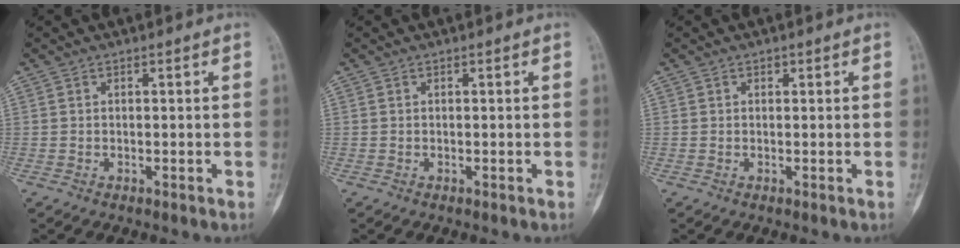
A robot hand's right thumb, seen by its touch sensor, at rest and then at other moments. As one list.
[{"total": 0.0}, {"total": 0.5, "force": [0.3, 0.4, 0.2], "torque": [-0.002, -0.001, 0.002]}]